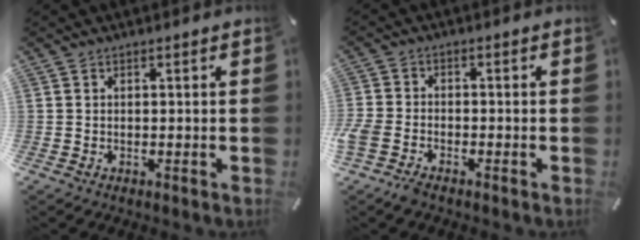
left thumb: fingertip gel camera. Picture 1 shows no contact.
{"total": 4.2, "force": [-3.0, 2.3, 1.9], "torque": [-0.057, 0.010, -0.063]}